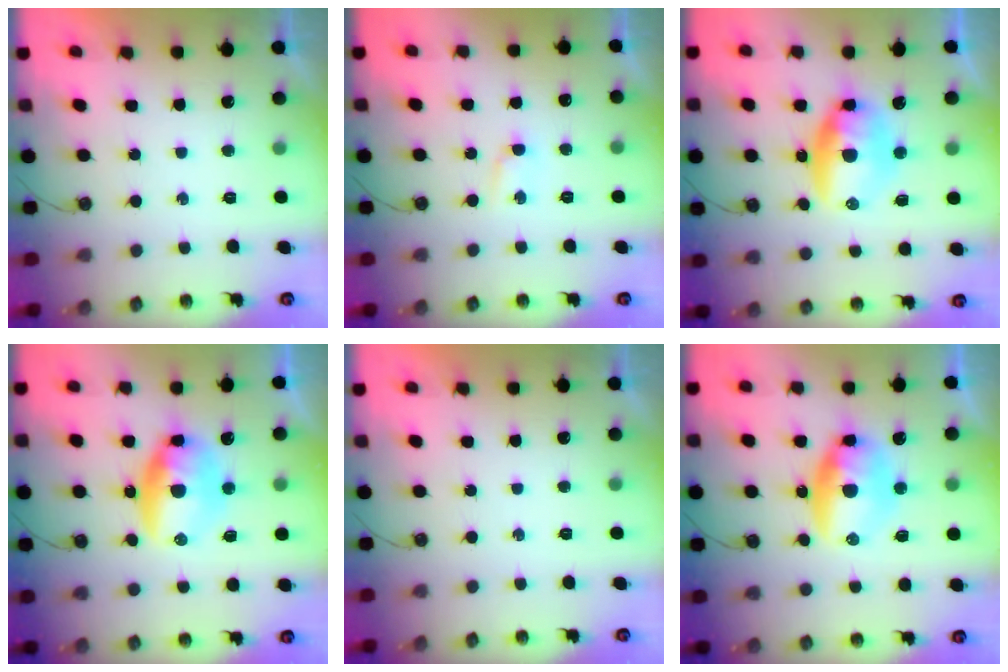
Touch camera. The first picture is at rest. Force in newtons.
{"total": 4.8, "press": 3.0, "slide": 3.8}
{"total": 10.7, "press": 10.7, "slide": 0.8}
{"total": 10.8, "press": 10.7, "slide": 1.6}
{"total": 0.0}
{"total": 11.1, "press": 10.7, "slide": 2.8}